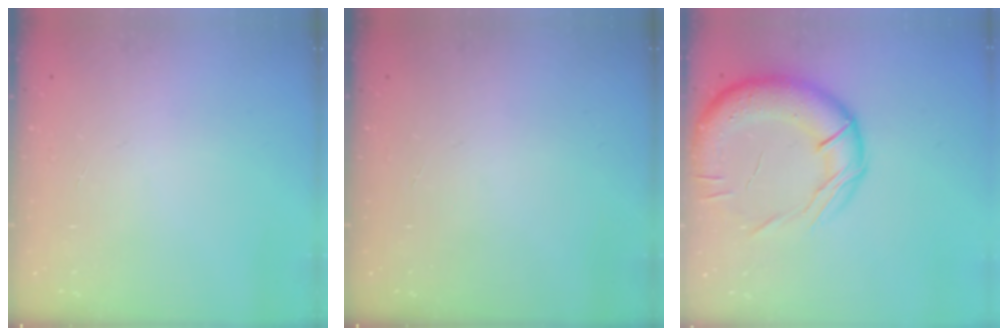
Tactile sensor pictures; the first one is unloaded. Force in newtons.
{"total": 0.0}
{"total": 19.3, "press": 19.1, "slide": 2.8}